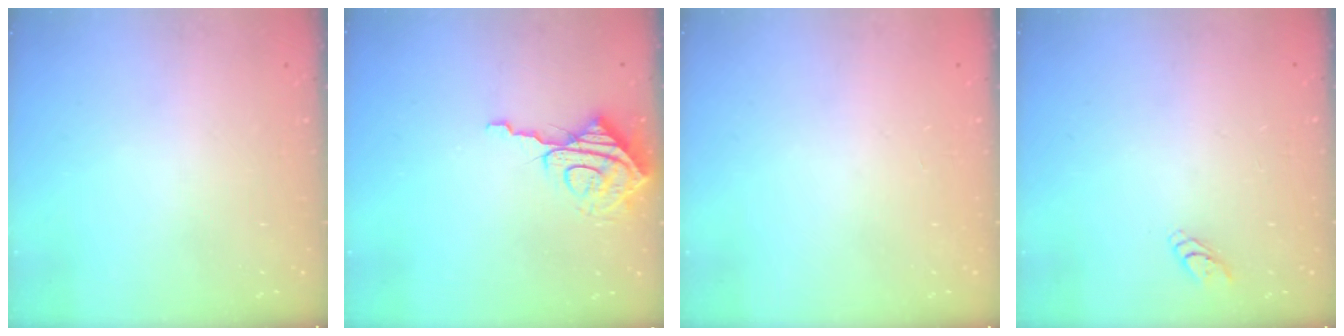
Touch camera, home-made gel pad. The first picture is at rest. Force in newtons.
{"total": 9.8, "press": 9.8, "slide": 0.7}
{"total": 0.0}
{"total": 2.8, "press": 2.8, "slide": 0.3}